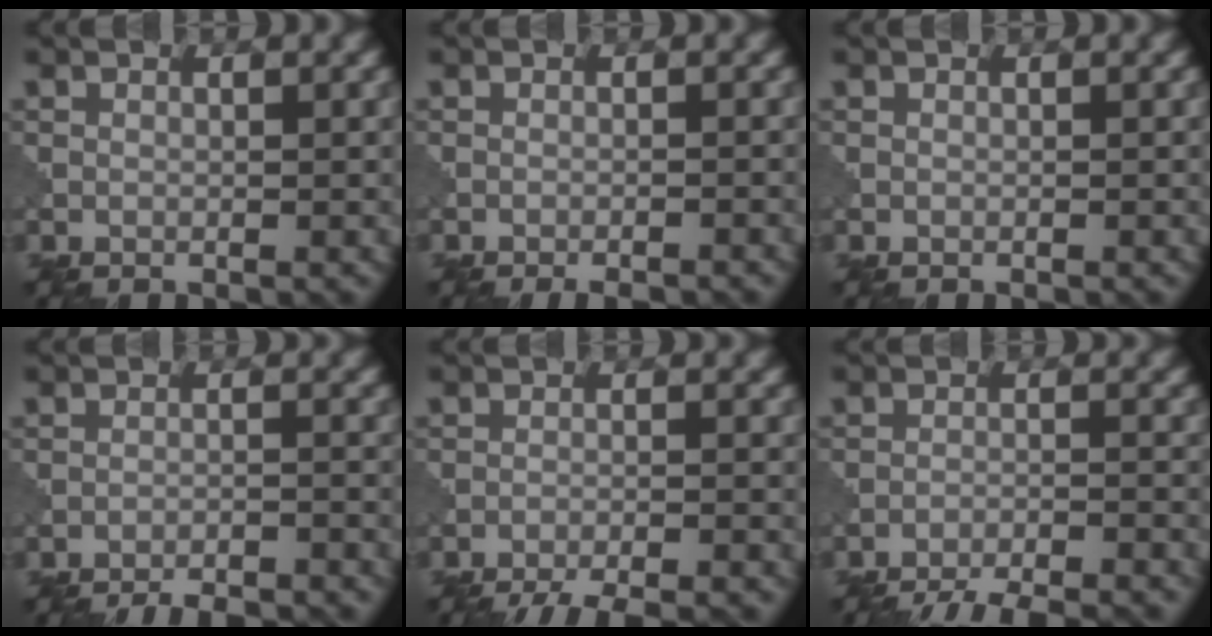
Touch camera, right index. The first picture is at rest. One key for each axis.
{"total": 2.7, "fx": -2.3, "fy": 0.5, "fz": 1.1, "tx": -0.013, "ty": 0.006, "tz": -0.033}
{"total": 0.0}
{"total": 7.5, "fx": -7.2, "fy": 1.4, "fz": 1.8, "tx": -0.016, "ty": 0.009, "tz": -0.094}
{"total": 7.9, "fx": -7.4, "fy": 1.4, "fz": 2.6, "tx": -0.031, "ty": -0.002, "tz": -0.105}
{"total": 10.4, "fx": -9.8, "fy": 1.9, "fz": 2.8, "tx": -0.033, "ty": -0.004, "tz": -0.136}